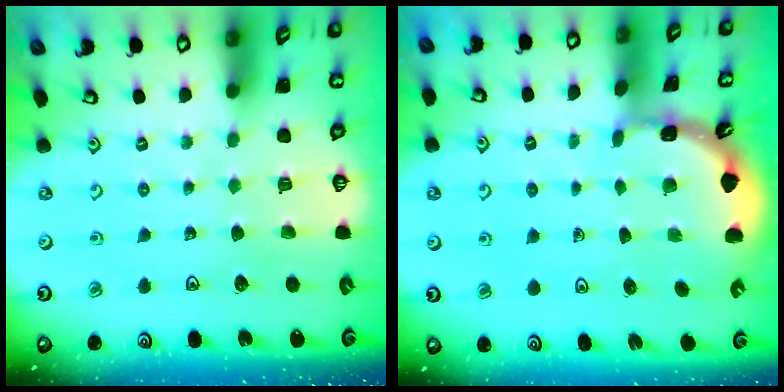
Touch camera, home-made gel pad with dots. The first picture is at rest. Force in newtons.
{"total": 1.7, "press": 1.7, "slide": 0.1}